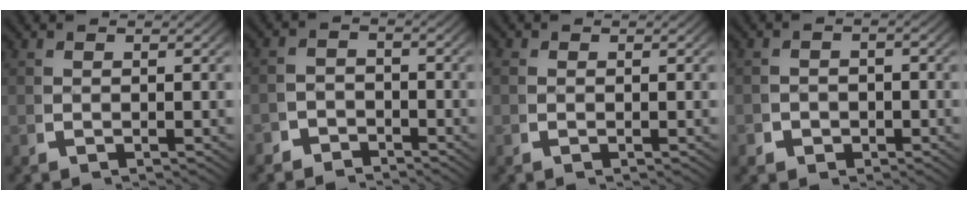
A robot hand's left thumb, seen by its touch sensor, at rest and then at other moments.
{"total": 3.2, "force": [-2.9, 1.5, 0.2], "torque": [0.006, -0.016, -0.050]}
{"total": 0.7, "force": [0.1, 0.7, 0.2], "torque": [-0.011, -0.008, 0.003]}
{"total": 2.2, "force": [-1.1, 1.8, 0.6], "torque": [-0.007, -0.009, -0.019]}